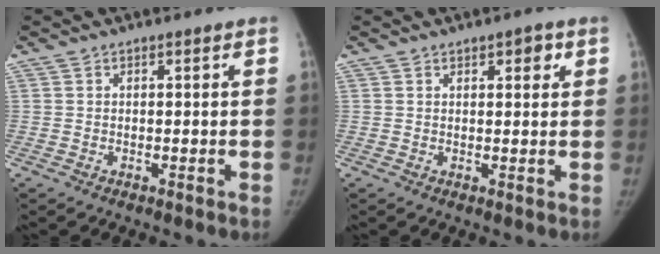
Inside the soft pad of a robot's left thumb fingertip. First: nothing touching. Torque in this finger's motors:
{"motor_torque": [-0.20, -0.09, 0.14, 0.31, -0.02]}